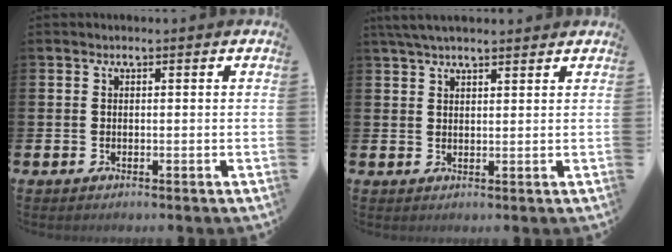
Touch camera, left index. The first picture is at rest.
{"total": 3.9, "force": [3.4, 0.8, 1.6], "torque": [-0.033, -0.005, 0.063]}